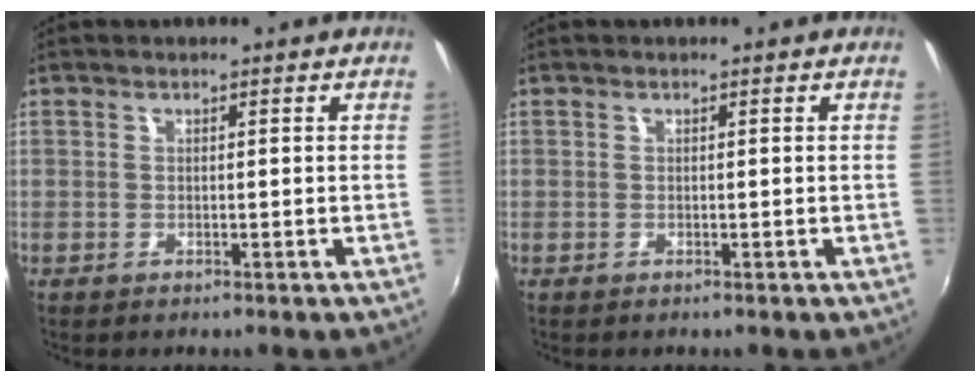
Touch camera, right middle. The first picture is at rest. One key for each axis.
{"total": 0.0}